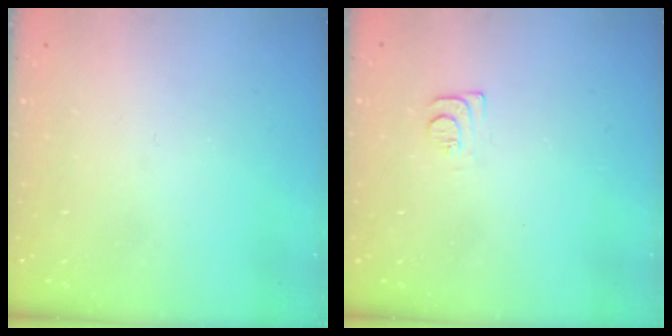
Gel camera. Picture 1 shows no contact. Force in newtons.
{"total": 6.7, "press": 6.7, "slide": 0.6}